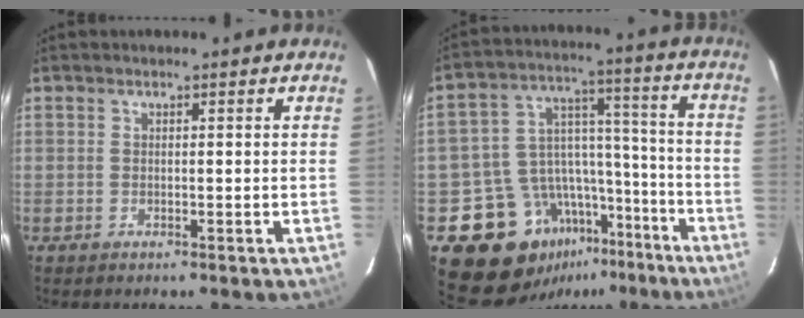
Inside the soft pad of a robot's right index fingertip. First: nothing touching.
{"total": 18.6, "force": [-13.5, 11.3, 5.9], "torque": [-0.130, 0.058, -0.191]}